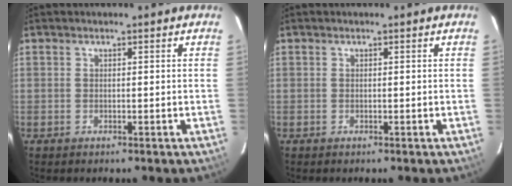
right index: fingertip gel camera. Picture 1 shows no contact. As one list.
[{"total": 0.0}]